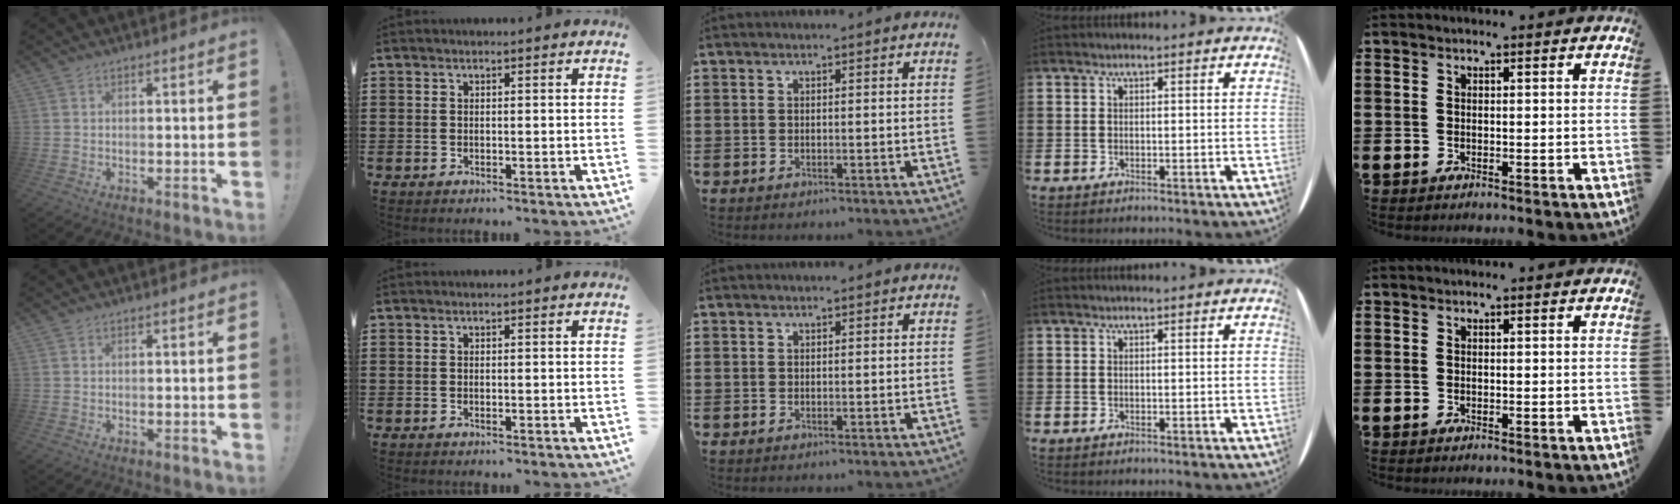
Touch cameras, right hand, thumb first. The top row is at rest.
{}